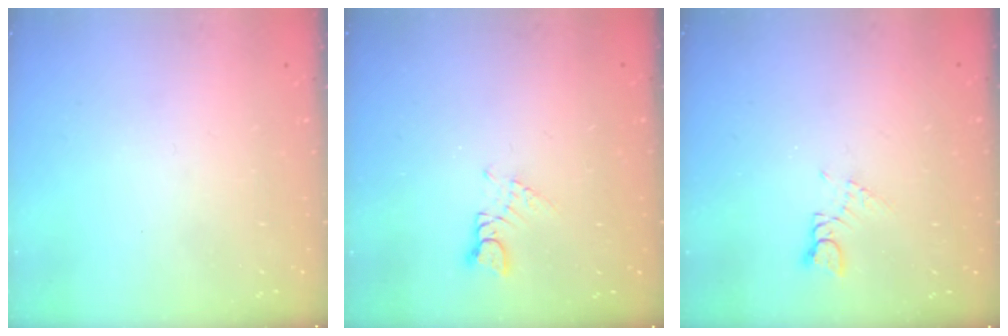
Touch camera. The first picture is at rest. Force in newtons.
{"total": 1.6, "press": 1.6, "slide": 0.2}
{"total": 1.4, "press": 1.4, "slide": 0.2}